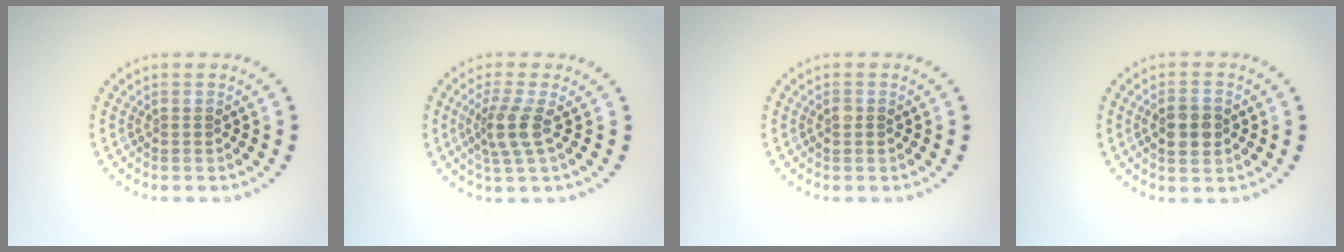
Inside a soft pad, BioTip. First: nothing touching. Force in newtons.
{"total": 2.7, "press": 2.1, "slide": 1.8}
{"total": 0.8, "press": 0.8, "slide": 0.1}
{"total": 3.0, "press": 3.0, "slide": 0.3}